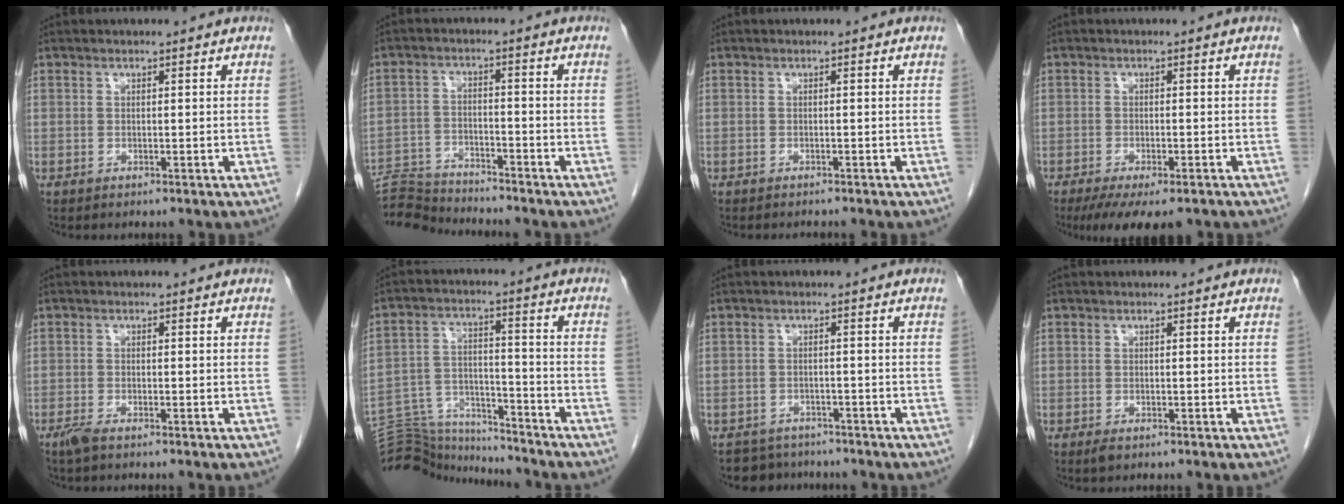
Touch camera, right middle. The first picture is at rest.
{"total": 8.1, "force": [-8.1, 0.1, 0.1], "torque": [-0.009, -0.004, -0.147]}
{"total": 1.4, "force": [-1.3, 0.2, 0.3], "torque": [-0.009, -0.005, -0.015]}
{"total": 8.7, "force": [-6.4, 2.5, 5.3], "torque": [-0.075, -0.014, -0.095]}
{"total": 1.7, "force": [-1.3, 0.3, 1.0], "torque": [-0.029, -0.005, -0.025]}
{"total": 14.4, "force": [-14.2, 1.7, 1.6], "torque": [-0.037, 0.030, -0.232]}
{"total": 5.0, "force": [-4.4, 2.3, -0.2], "torque": [0.008, 0.006, -0.064]}
{"total": 1.0, "force": [-0.6, 0.4, 0.6], "torque": [-0.013, -0.001, -0.006]}